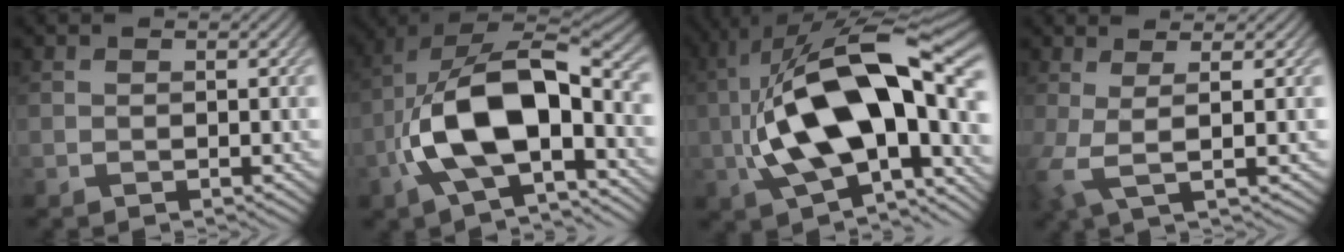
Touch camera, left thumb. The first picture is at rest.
{"total": 14.8, "force": [-3.9, 7.3, 12.3], "torque": [-0.229, -0.006, -0.080]}
{"total": 19.2, "force": [-1.8, 9.4, 16.7], "torque": [-0.308, 0.016, -0.035]}
{"total": 4.5, "force": [0.1, 0.8, 4.5], "torque": [-0.093, 0.004, -0.003]}